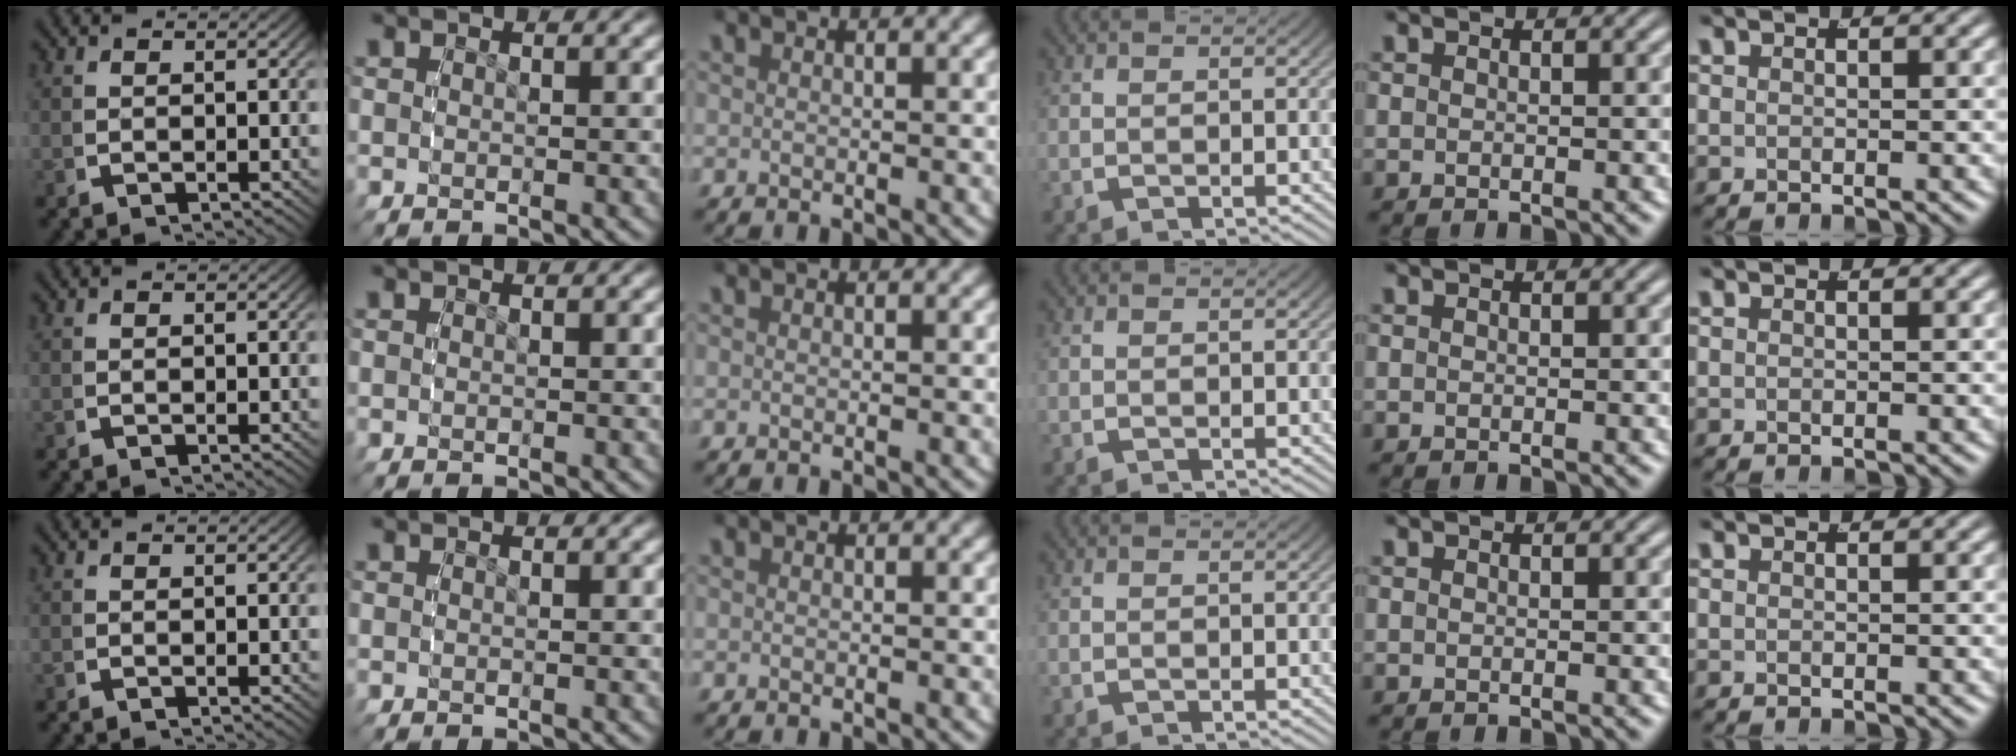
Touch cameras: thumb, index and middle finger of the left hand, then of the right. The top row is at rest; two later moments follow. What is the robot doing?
{"motion": "reach", "object": "string"}